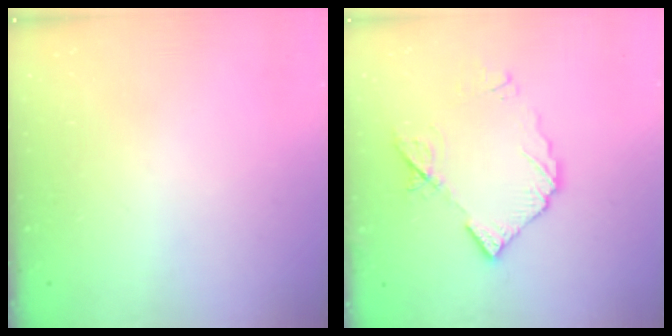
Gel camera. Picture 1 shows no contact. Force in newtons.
{"total": 10.3, "press": 10.3, "slide": 0.6}